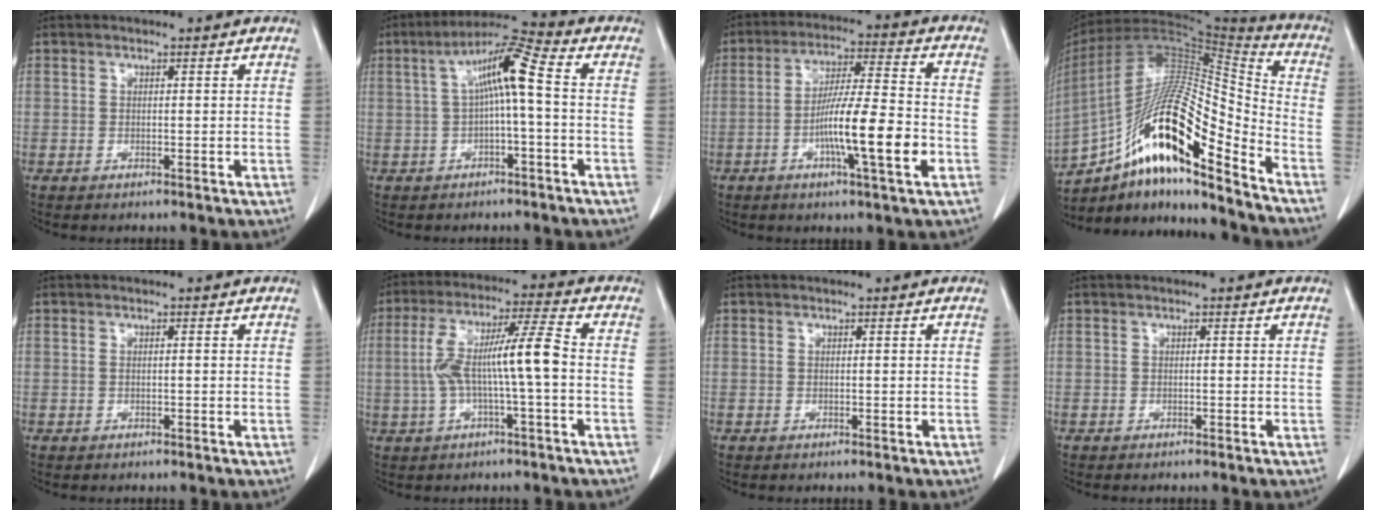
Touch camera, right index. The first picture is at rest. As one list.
[{"total": 8.1, "force": [0.5, 0.4, 8.1], "torque": [-0.143, 0.030, 0.007]}, {"total": 12.5, "force": [-3.7, 0.3, 11.9], "torque": [-0.205, -0.004, -0.066]}, {"total": 21.7, "force": [-13.2, 3.1, 16.9], "torque": [-0.315, 0.007, -0.233]}, {"total": 0.0}, {"total": 9.9, "force": [-0.7, 0.4, 9.9], "torque": [-0.193, 0.032, -0.014]}, {"total": 0.0}, {"total": 0.0}]